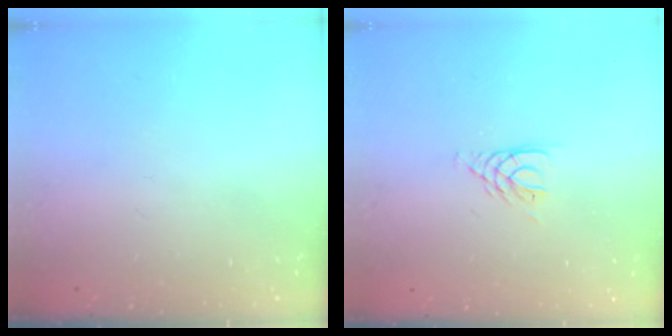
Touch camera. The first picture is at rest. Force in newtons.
{"total": 4.8, "press": 4.8, "slide": 0.5}